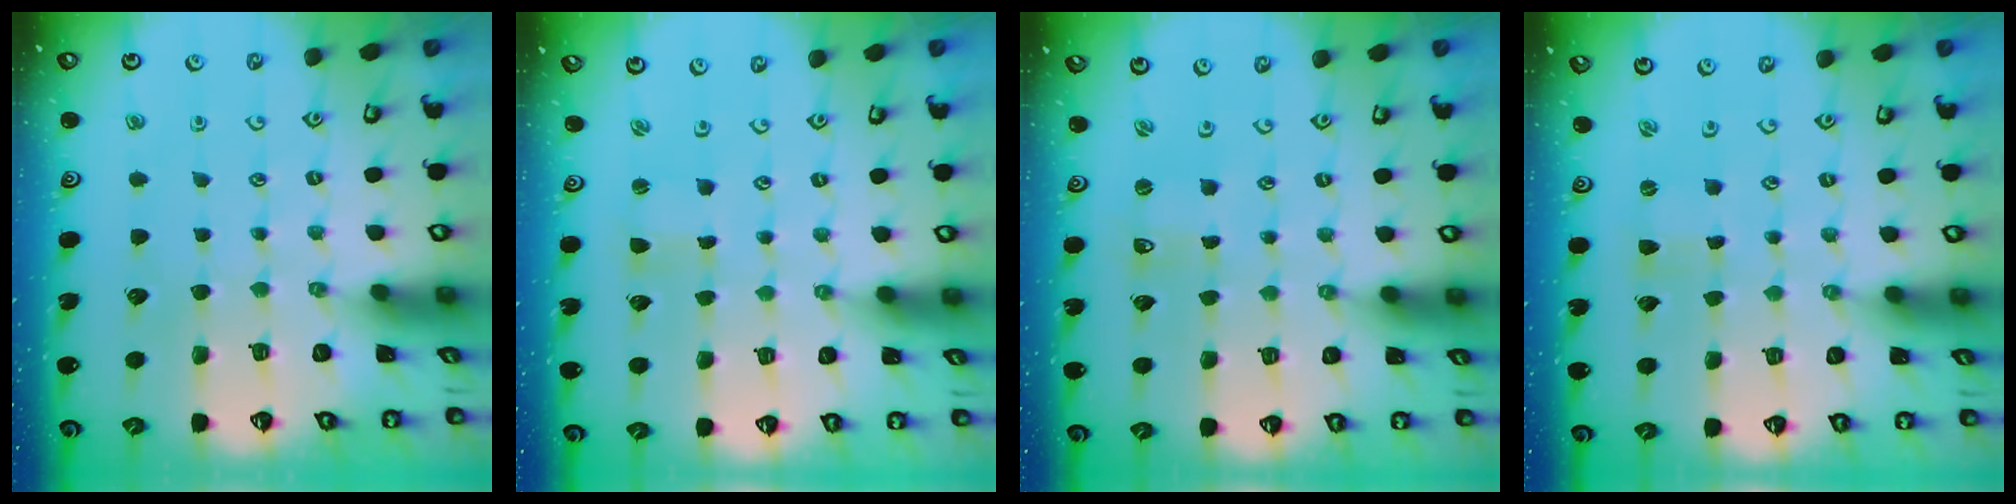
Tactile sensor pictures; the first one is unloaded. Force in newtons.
{"total": 0.0}
{"total": 0.0}
{"total": 0.0}